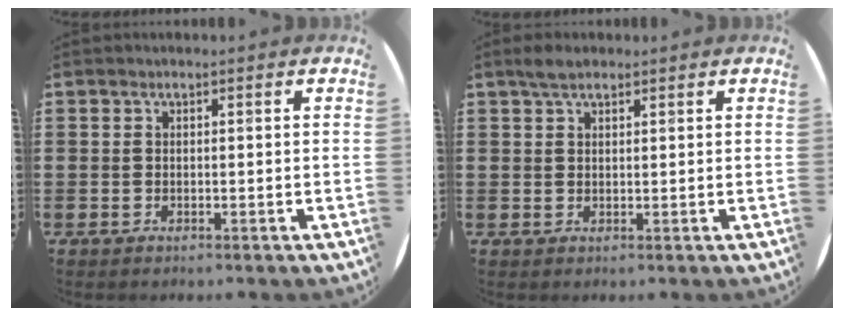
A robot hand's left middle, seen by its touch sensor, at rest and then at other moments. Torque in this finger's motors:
{"motor_torque": [0.58, -0.54, 0.00, 0.00]}